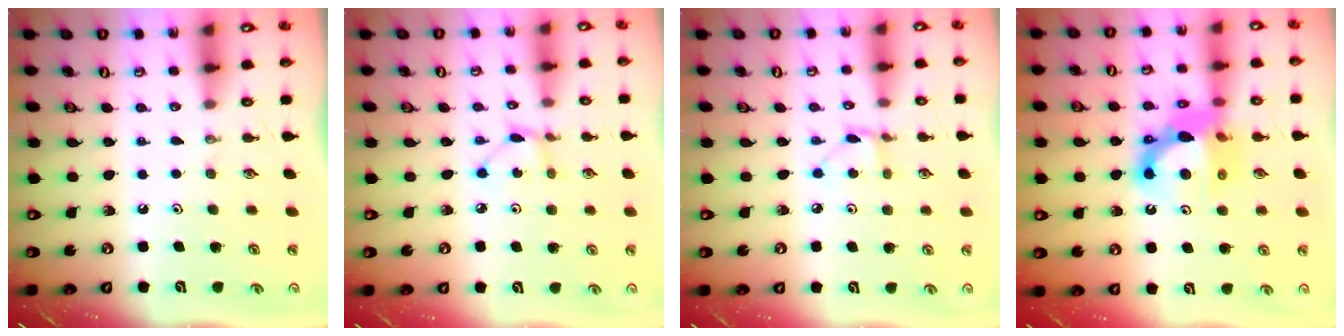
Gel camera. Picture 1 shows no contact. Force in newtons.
{"total": 3.6, "press": 3.5, "slide": 0.3}
{"total": 2.8, "press": 2.7, "slide": 0.3}
{"total": 13.3, "press": 13.2, "slide": 1.3}